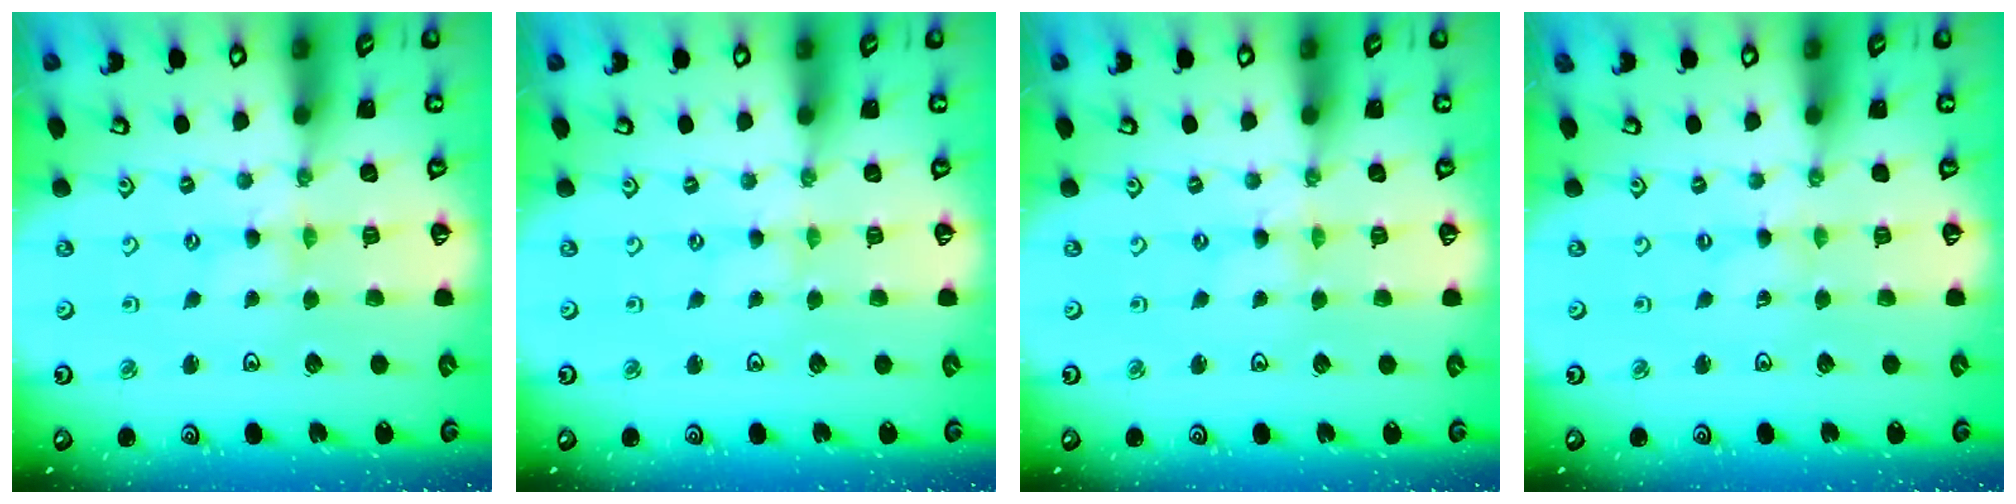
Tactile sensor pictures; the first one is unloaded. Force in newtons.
{"total": 0.0}
{"total": 0.0}
{"total": 0.0}